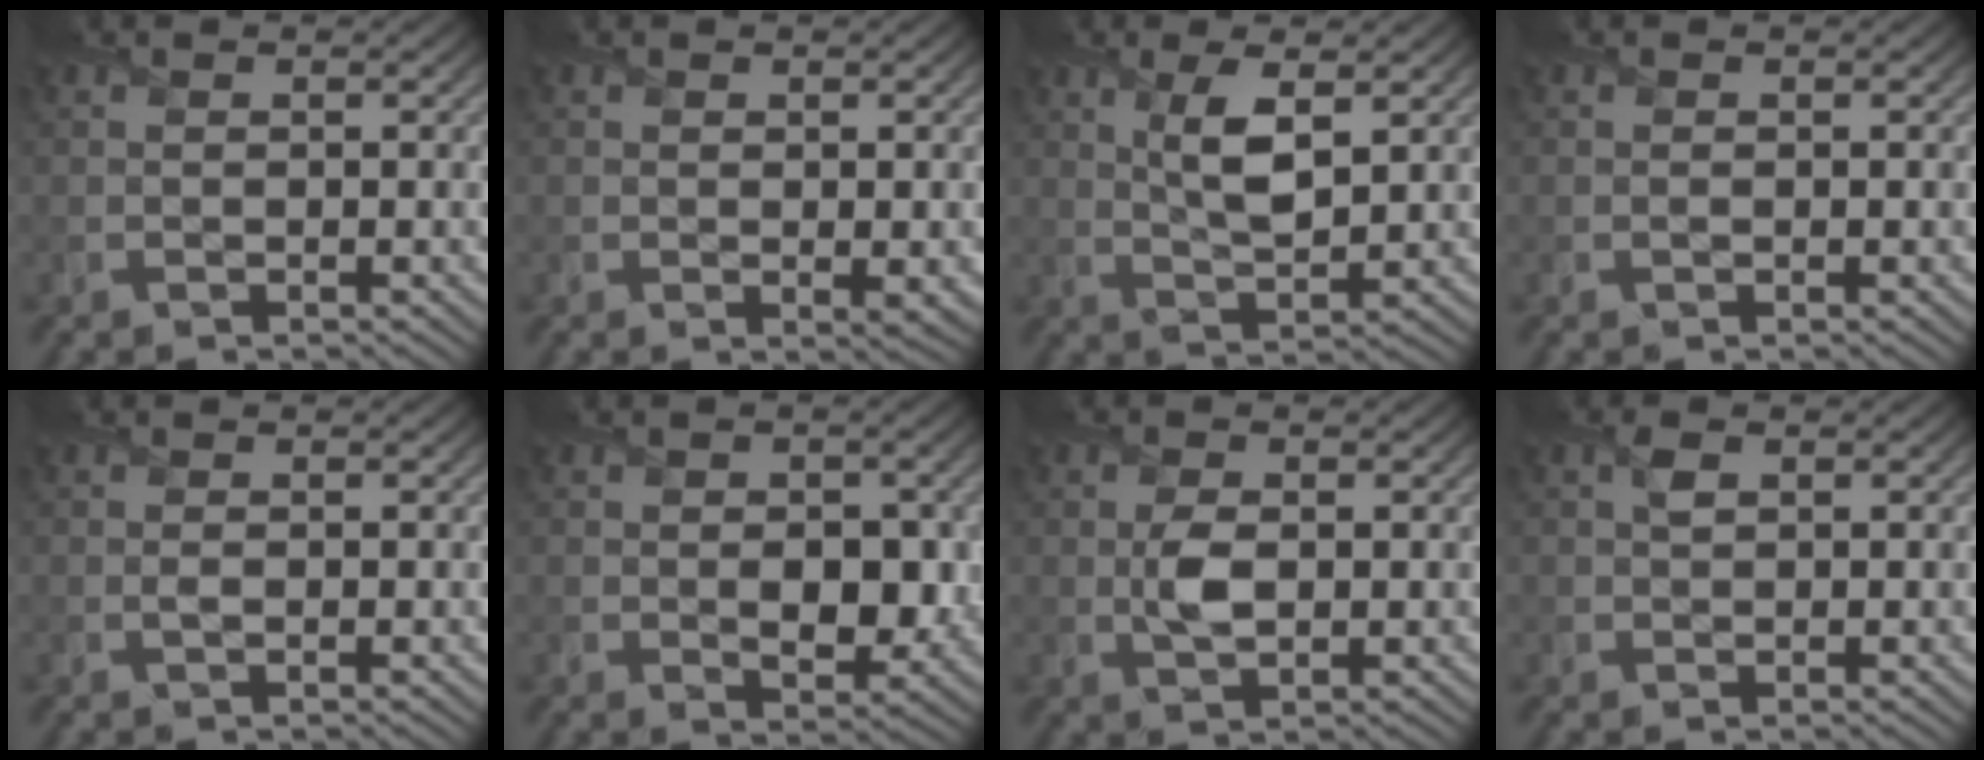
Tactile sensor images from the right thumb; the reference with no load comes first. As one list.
[{"total": 1.4, "force": [0.0, 0.5, 1.3], "torque": [-0.021, -0.006, 0.001]}, {"total": 5.1, "force": [1.9, 1.6, 4.4], "torque": [-0.094, -0.002, 0.038]}, {"total": 0.0}, {"total": 0.6, "force": [-0.1, 0.1, 0.6], "torque": [-0.017, 0.000, -0.004]}, {"total": 4.8, "force": [-0.4, 3.0, 3.7], "torque": [-0.057, -0.011, -0.007]}, {"total": 3.1, "force": [0.0, 1.6, 2.6], "torque": [-0.062, -0.002, -0.001]}, {"total": 1.4, "force": [0.6, 0.8, 1.0], "torque": [-0.021, 0.006, 0.010]}]